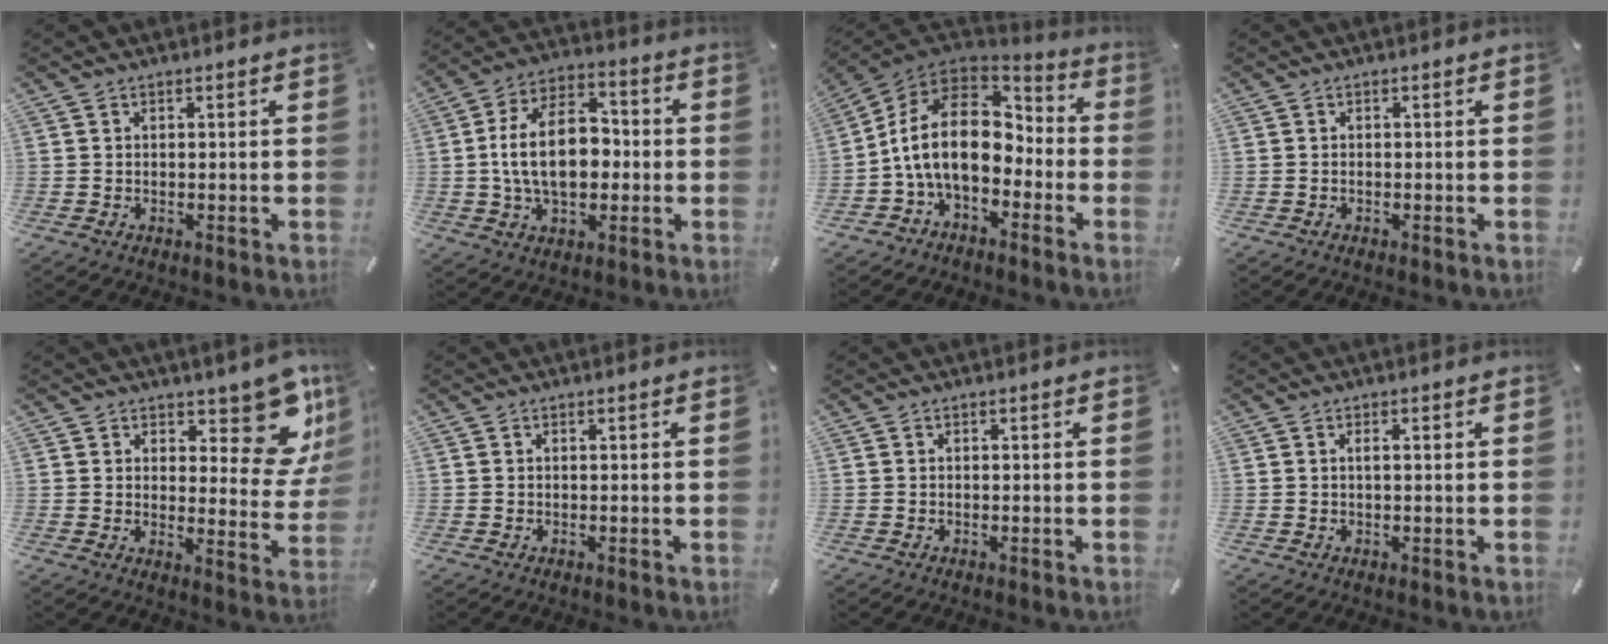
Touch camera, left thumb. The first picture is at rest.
{"total": 15.9, "force": [-0.9, 10.2, 12.2], "torque": [-0.234, 0.013, -0.016]}
{"total": 17.6, "force": [-0.7, 11.9, 13.0], "torque": [-0.254, 0.012, -0.014]}
{"total": 0.7, "force": [-0.5, 0.3, 0.3], "torque": [-0.008, -0.001, -0.010]}
{"total": 12.2, "force": [8.8, 5.4, 6.5], "torque": [-0.058, -0.082, 0.150]}
{"total": 0.0}
{"total": 0.0}
{"total": 1.4, "force": [0.2, 0.3, 1.4], "torque": [-0.027, 0.000, 0.002]}